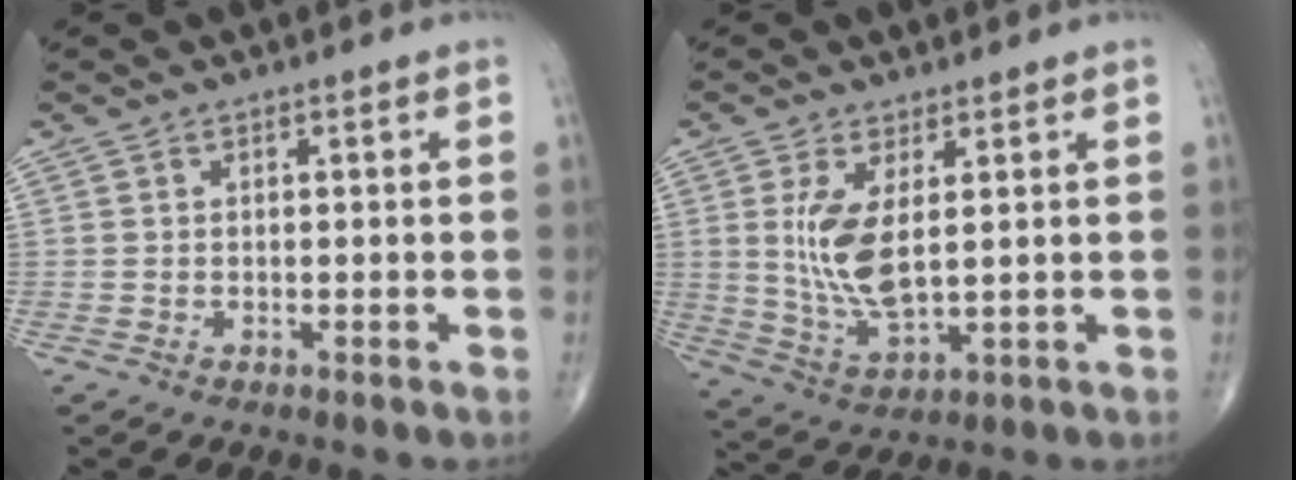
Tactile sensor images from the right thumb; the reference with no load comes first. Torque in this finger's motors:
{"motor_torque": [-0.16, 0.23, 0.88, 0.44, 0.11]}